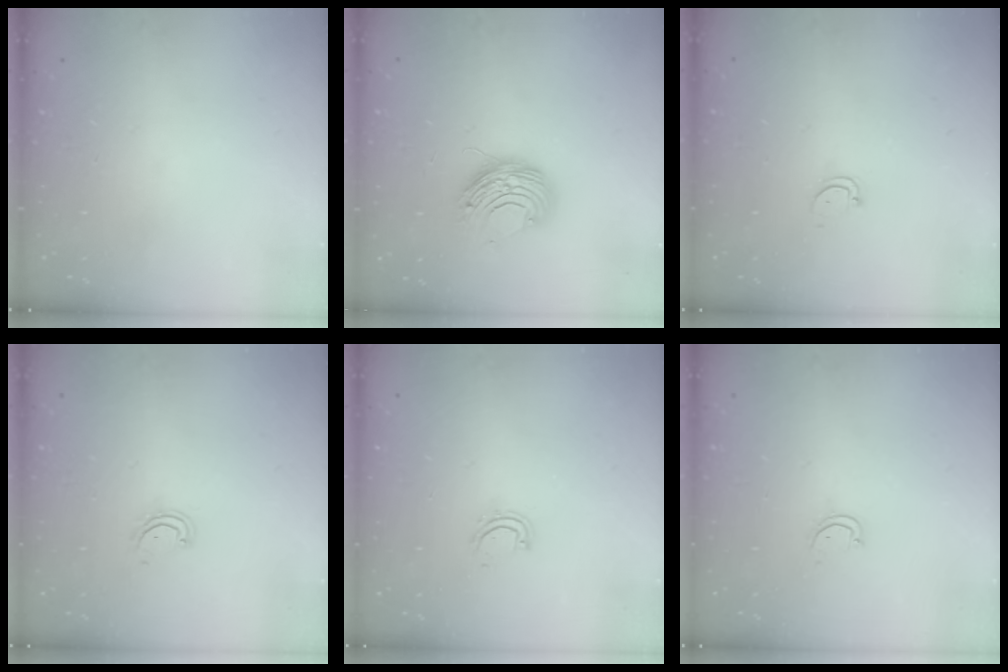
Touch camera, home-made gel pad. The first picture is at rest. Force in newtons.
{"total": 8.8, "press": 8.8, "slide": 0.3}
{"total": 2.9, "press": 2.9, "slide": 0.2}
{"total": 2.9, "press": 2.9, "slide": 0.3}
{"total": 4.5, "press": 4.4, "slide": 0.4}
{"total": 3.2, "press": 3.2, "slide": 0.2}